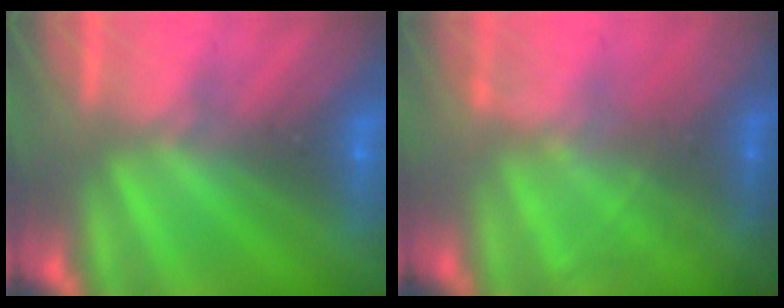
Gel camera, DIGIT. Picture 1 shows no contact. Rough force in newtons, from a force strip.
{"total": 1.9}